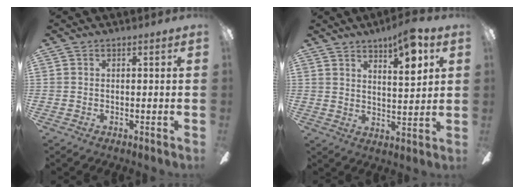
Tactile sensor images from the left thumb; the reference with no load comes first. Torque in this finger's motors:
{"motor_torque": [0.24, 0.29, -0.09, -0.20, 0.06]}